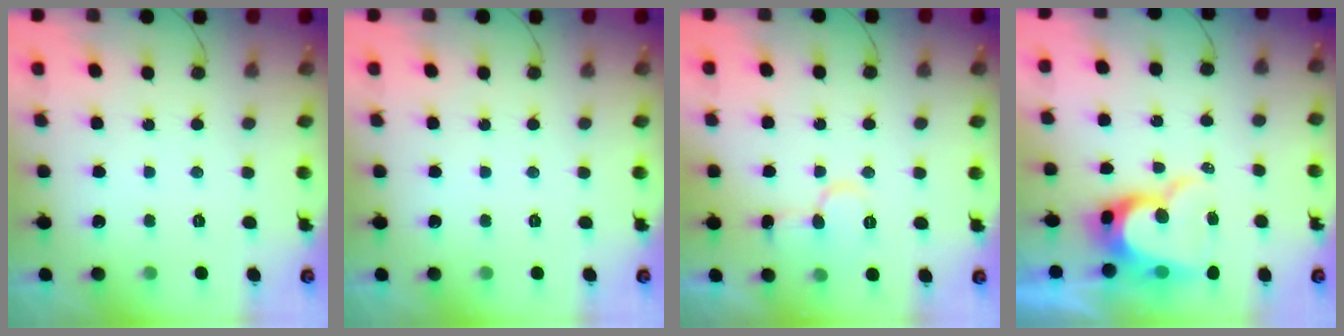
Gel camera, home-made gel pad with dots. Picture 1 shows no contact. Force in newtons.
{"total": 0.0}
{"total": 8.1, "press": 8.1, "slide": 0.8}
{"total": 12.1, "press": 12.0, "slide": 1.3}